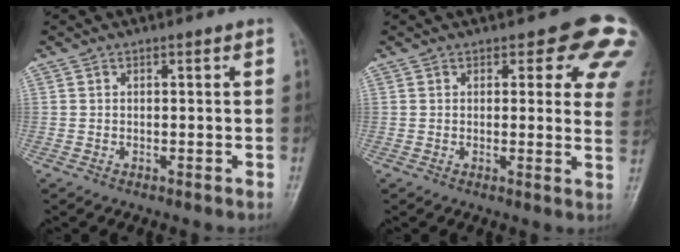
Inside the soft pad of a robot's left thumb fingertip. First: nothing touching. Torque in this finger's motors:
{"motor_torque": [2.64, 2.37, 1.38, -1.40, 0.26]}